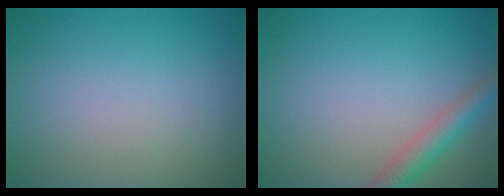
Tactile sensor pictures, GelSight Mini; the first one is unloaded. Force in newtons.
{"total": 3.0, "press": 3.0, "slide": 0.1}